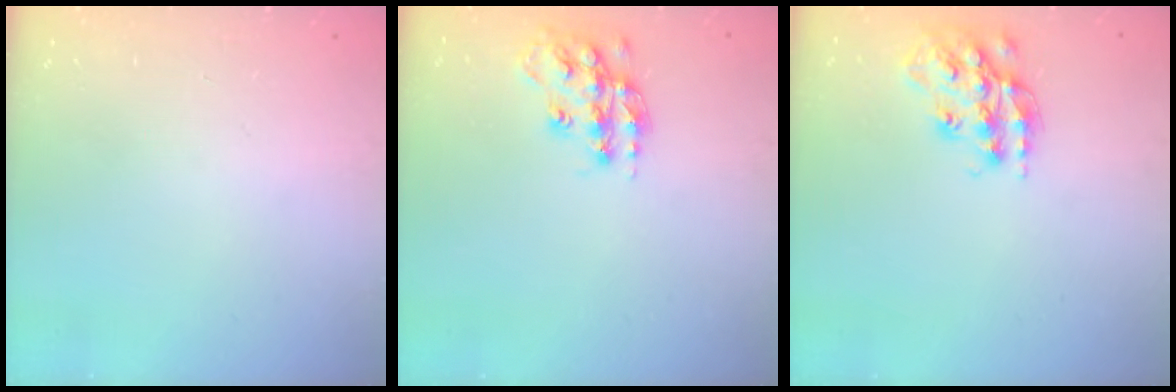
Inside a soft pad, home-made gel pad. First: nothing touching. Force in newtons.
{"total": 15.0, "press": 15.0, "slide": 1.0}
{"total": 16.3, "press": 16.3, "slide": 0.8}